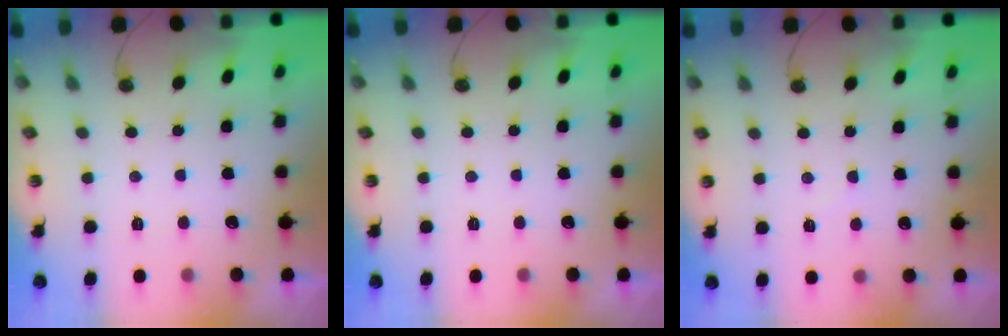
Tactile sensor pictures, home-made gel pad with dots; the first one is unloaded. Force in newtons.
{"total": 0.0}
{"total": 2.0, "press": 2.0, "slide": 0.4}